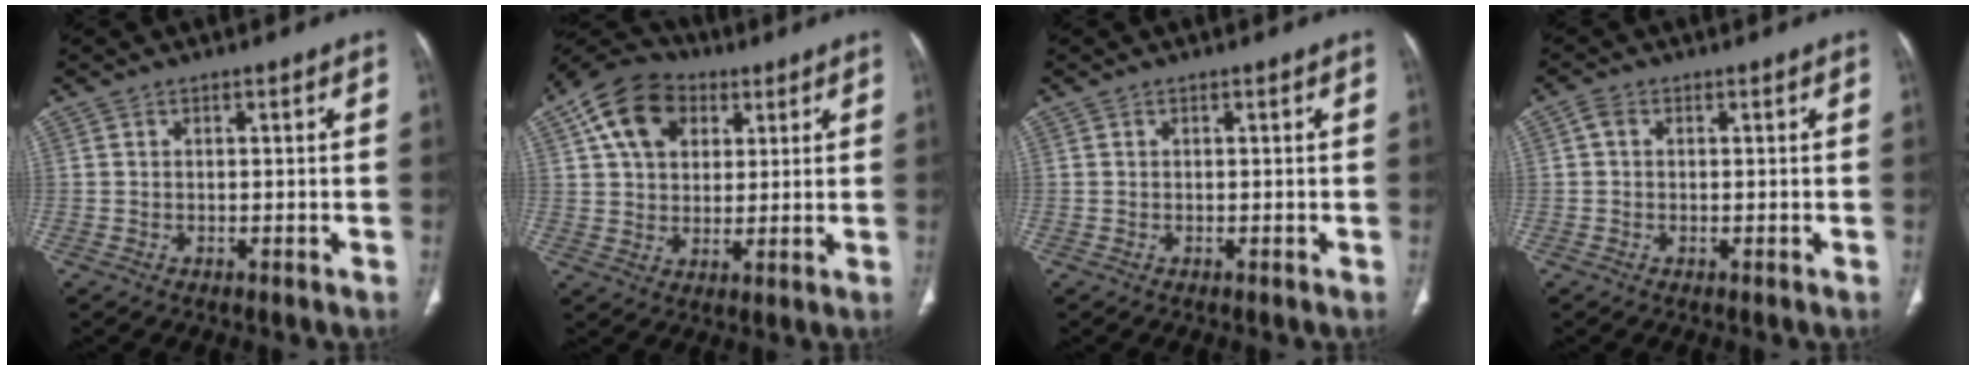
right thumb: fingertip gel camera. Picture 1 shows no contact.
{"total": 13.3, "force": [5.3, 9.5, 7.7], "torque": [-0.114, 0.002, 0.084]}
{"total": 0.0}
{"total": 1.7, "force": [0.3, 1.3, 1.1], "torque": [-0.015, 0.004, 0.001]}